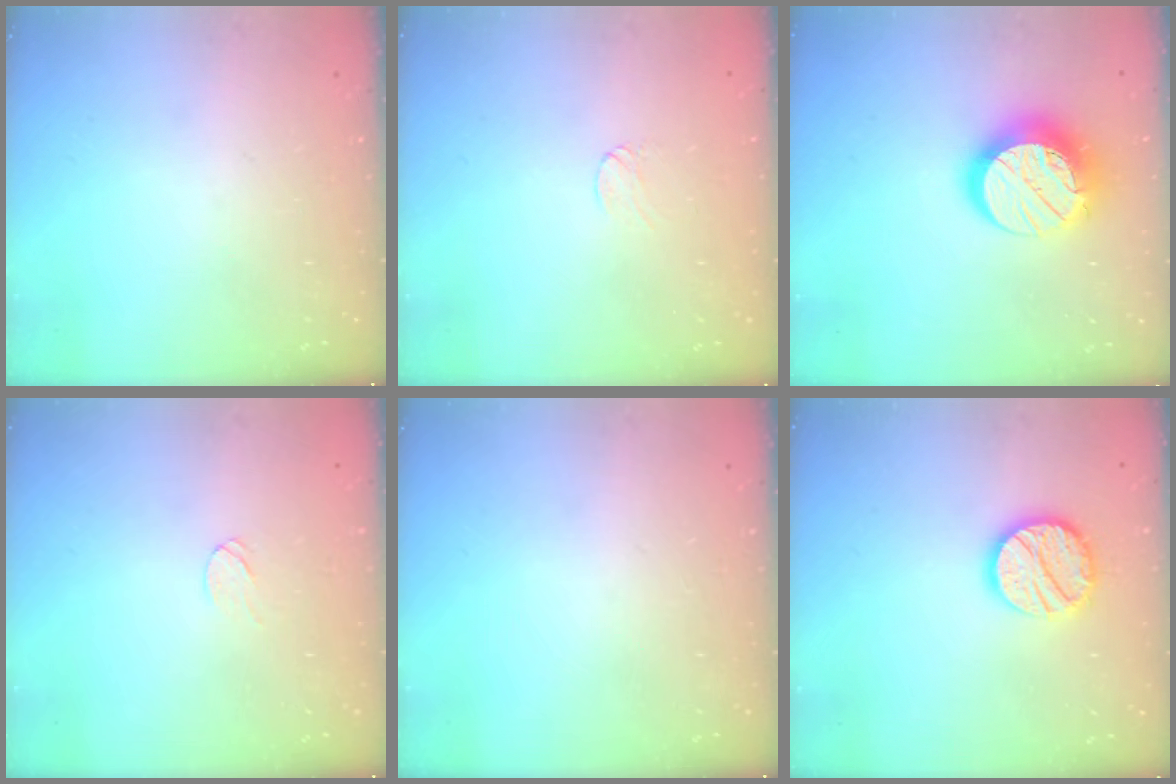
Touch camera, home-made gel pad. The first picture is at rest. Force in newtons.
{"total": 2.9, "press": 2.9, "slide": 0.3}
{"total": 13.9, "press": 13.9, "slide": 1.0}
{"total": 4.0, "press": 4.0, "slide": 0.4}
{"total": 0.0}
{"total": 14.4, "press": 14.3, "slide": 1.2}